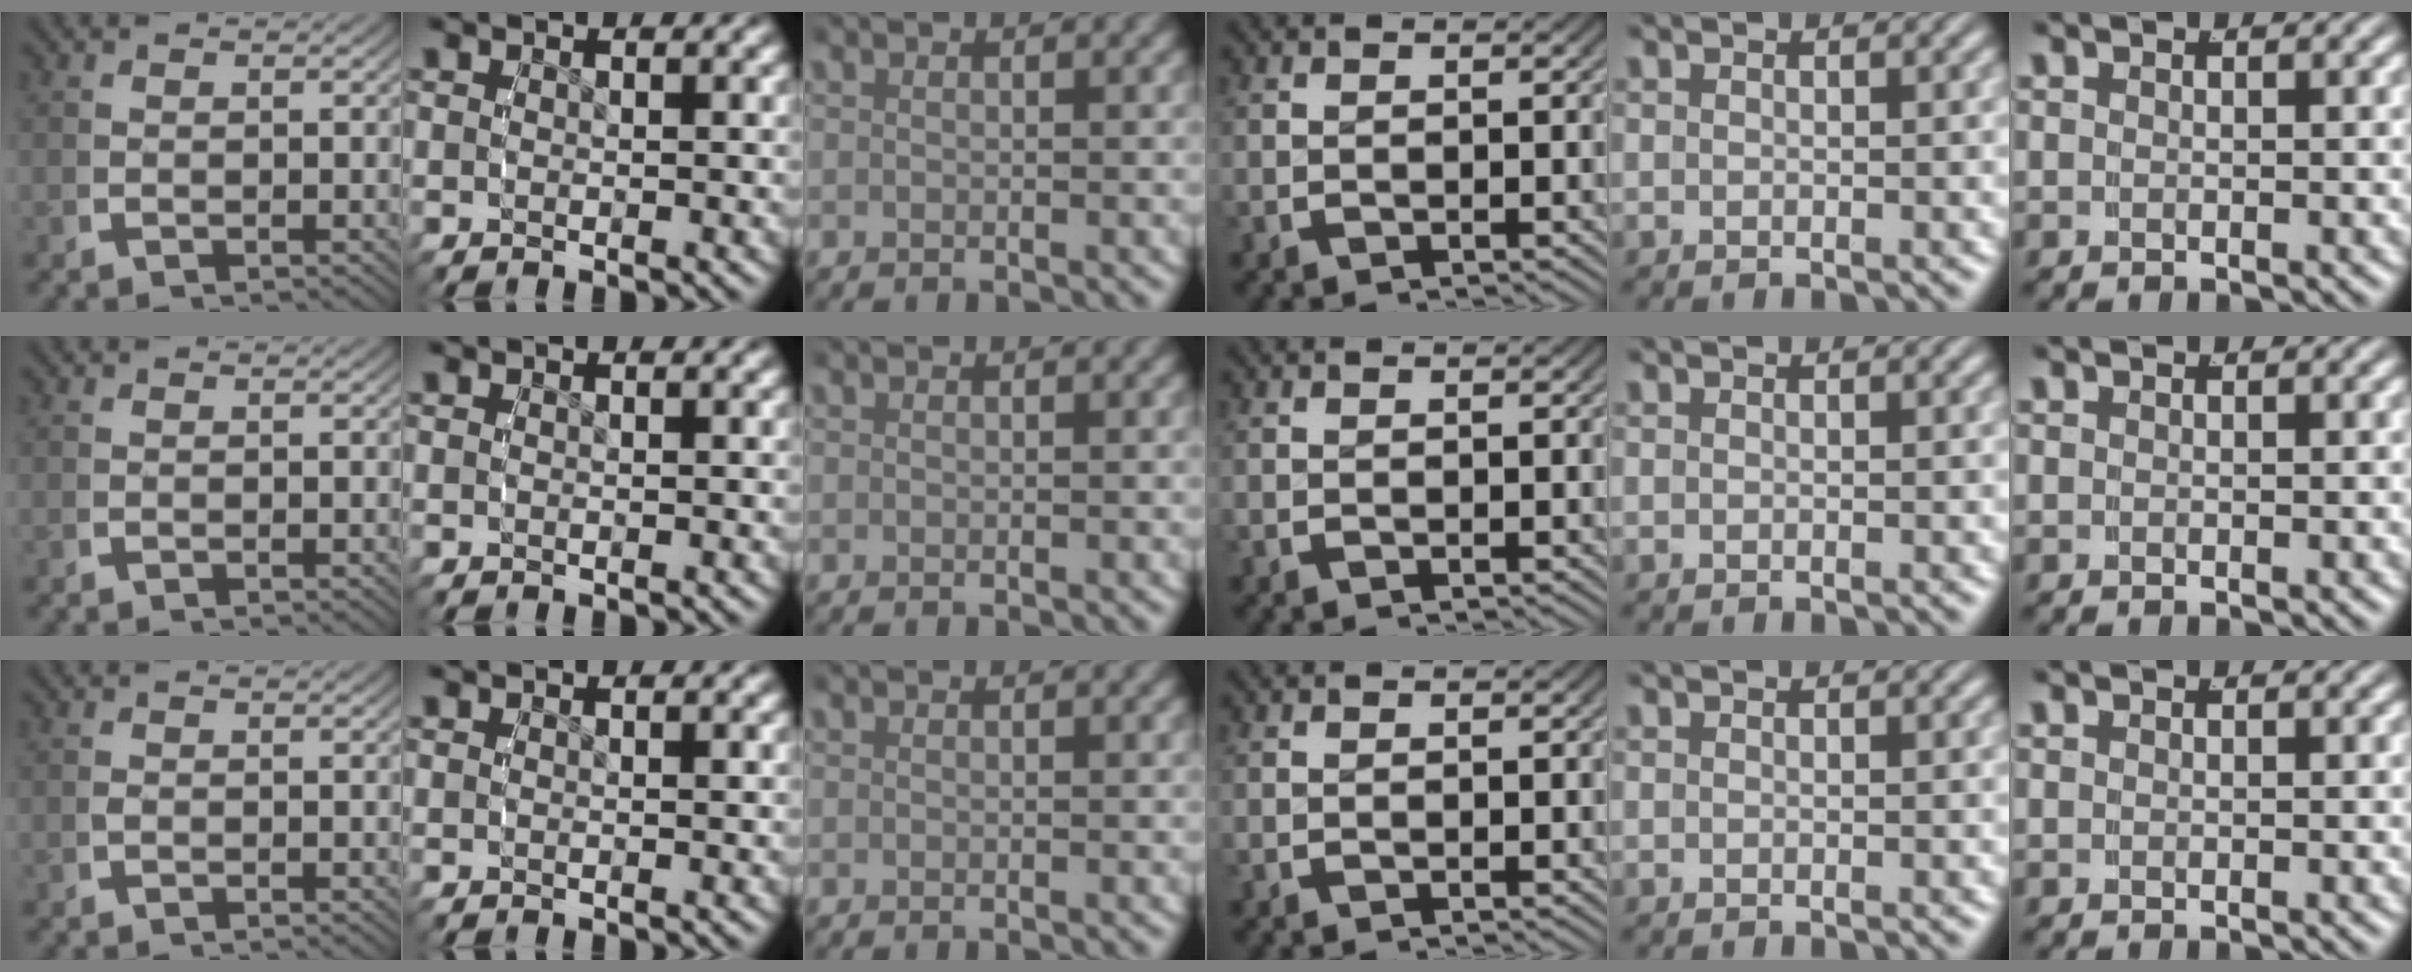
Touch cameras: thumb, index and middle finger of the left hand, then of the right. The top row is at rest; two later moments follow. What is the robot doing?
{"motion": "grasp_and_lifting", "object": "camera"}